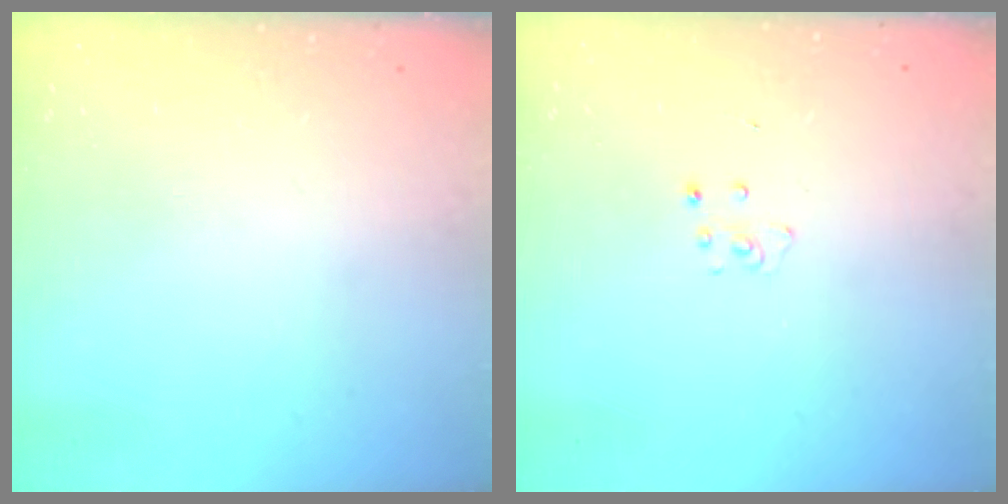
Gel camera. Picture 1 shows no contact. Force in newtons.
{"total": 2.7, "press": 2.7, "slide": 0.3}